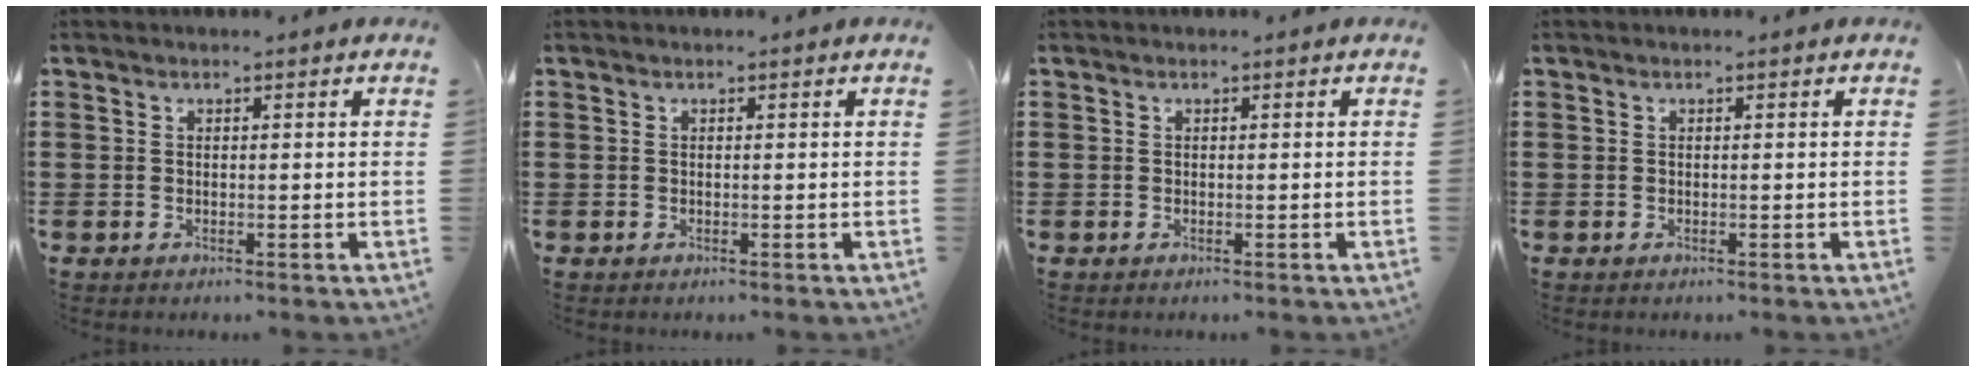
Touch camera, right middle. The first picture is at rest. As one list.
[{"total": 0.0}, {"total": 0.0}, {"total": 0.0}]